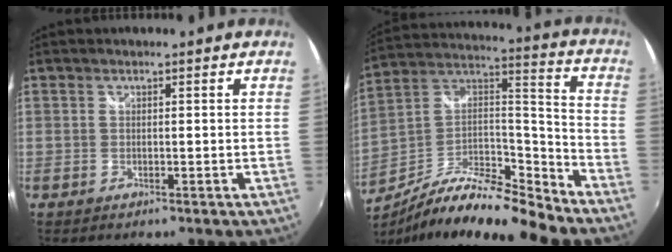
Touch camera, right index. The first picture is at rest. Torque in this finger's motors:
{"motor_torque": [0.17, -0.16, 0.17, 0.06]}